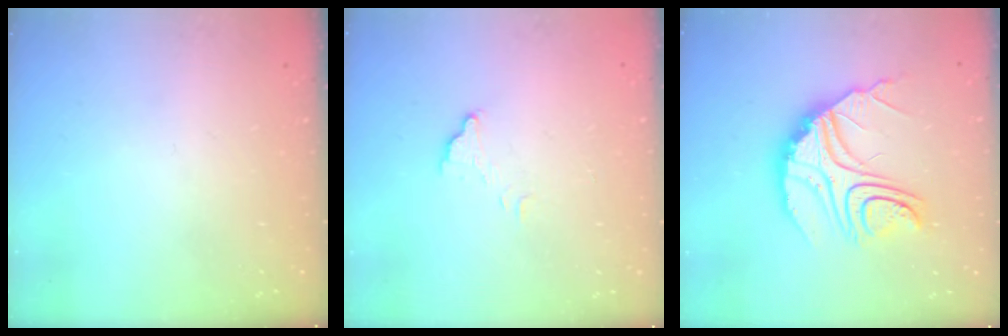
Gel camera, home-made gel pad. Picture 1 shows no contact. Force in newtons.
{"total": 4.6, "press": 4.6, "slide": 0.3}
{"total": 16.0, "press": 16.0, "slide": 1.3}